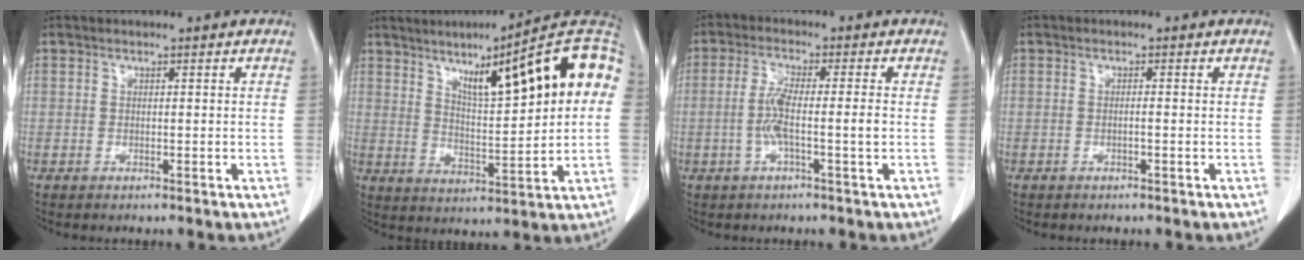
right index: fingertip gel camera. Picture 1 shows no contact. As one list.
[{"total": 18.0, "force": [5.6, 2.4, 16.9], "torque": [-0.241, 0.027, 0.077]}, {"total": 5.1, "force": [-1.1, -0.1, 5.0], "torque": [-0.105, 0.004, -0.020]}, {"total": 0.6, "force": [-0.2, -0.1, 0.5], "torque": [-0.011, 0.001, -0.003]}]